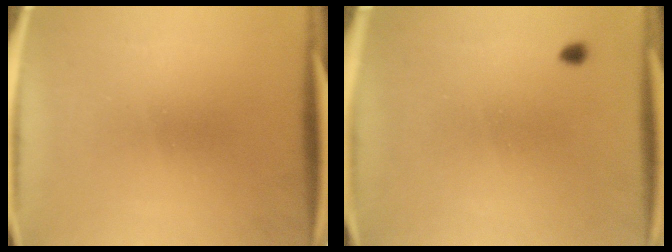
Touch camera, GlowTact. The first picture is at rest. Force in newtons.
{"total": 0.9}